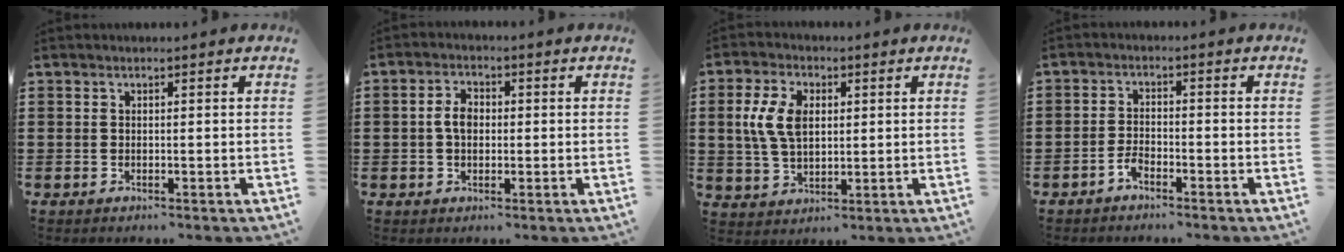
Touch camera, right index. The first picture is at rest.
{"total": 3.5, "force": [-0.1, 2.2, 2.7], "torque": [-0.054, 0.009, -0.004]}
{"total": 7.5, "force": [1.2, 4.7, 5.6], "torque": [-0.141, 0.011, 0.015]}
{"total": 2.3, "force": [-1.8, 0.9, 1.1], "torque": [-0.023, 0.004, -0.037]}